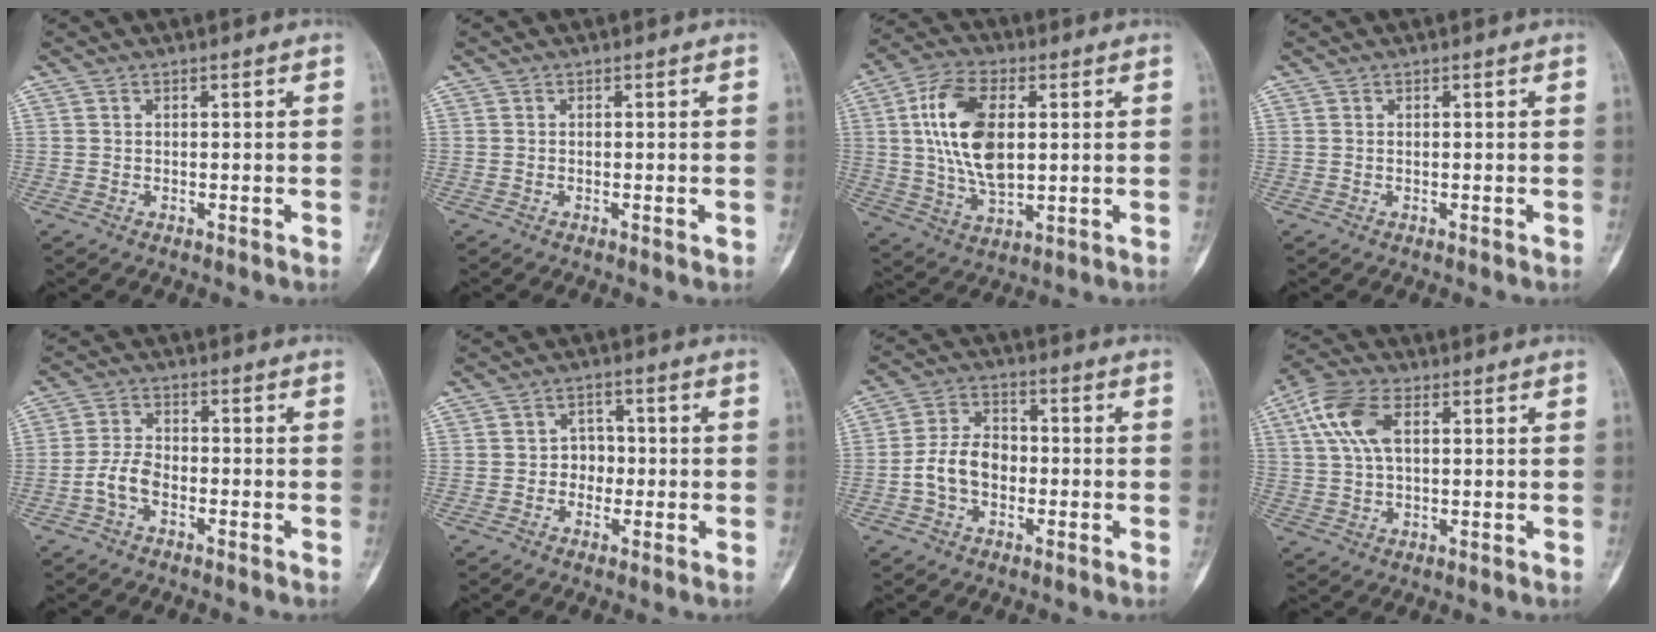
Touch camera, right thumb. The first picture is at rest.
{"total": 0.9, "force": [-0.3, 0.2, 0.8], "torque": [-0.010, -0.002, -0.003]}
{"total": 15.2, "force": [2.6, 8.1, 12.6], "torque": [-0.238, -0.001, 0.050]}
{"total": 0.0}
{"total": 4.6, "force": [-2.1, 2.6, 3.2], "torque": [-0.064, 0.020, -0.045]}
{"total": 3.7, "force": [-0.6, 3.2, 1.7], "torque": [0.005, 0.010, -0.018]}
{"total": 8.3, "force": [-1.7, 6.0, 5.5], "torque": [-0.091, 0.029, -0.041]}
{"total": 9.4, "force": [3.0, 4.9, 7.5], "torque": [-0.163, 0.014, 0.056]}